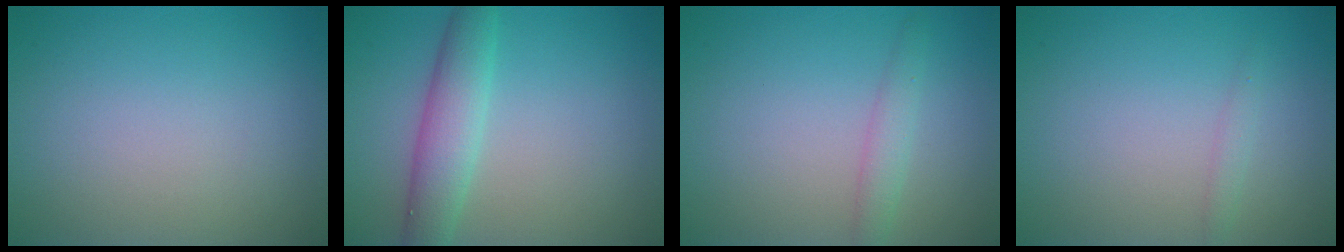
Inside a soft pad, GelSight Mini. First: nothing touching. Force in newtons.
{"total": 4.0, "press": 4.0, "slide": 0.1}
{"total": 1.8, "press": 1.8, "slide": 0.0}
{"total": 0.8, "press": 0.8, "slide": 0.0}